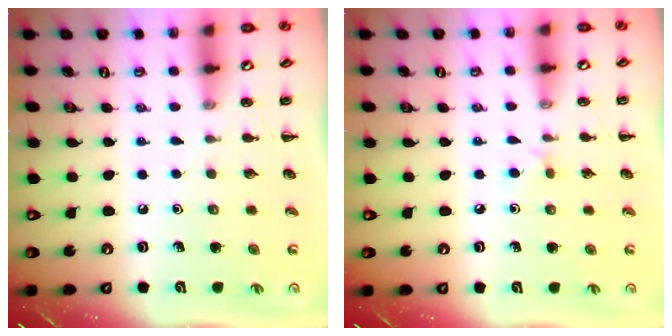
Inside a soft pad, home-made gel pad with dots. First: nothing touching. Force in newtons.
{"total": 3.9, "press": 3.5, "slide": 1.6}